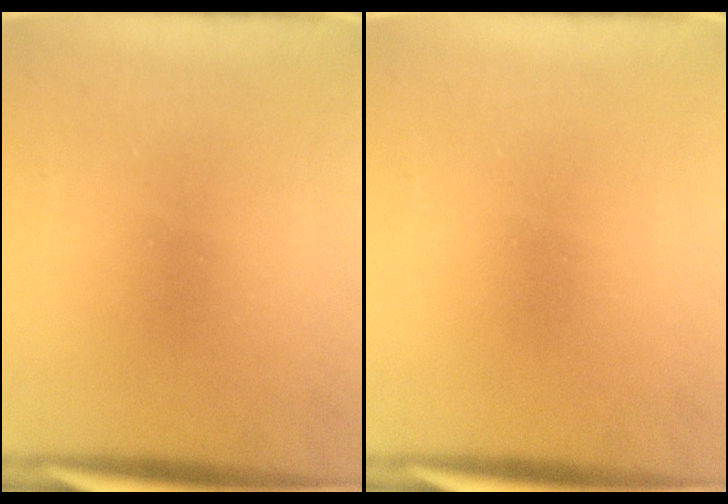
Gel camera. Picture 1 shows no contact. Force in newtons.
{"total": 0.0}